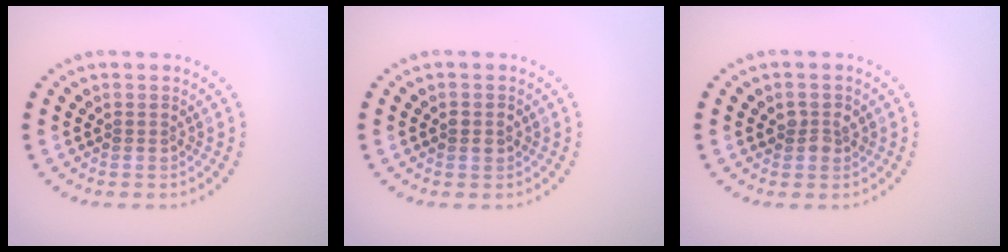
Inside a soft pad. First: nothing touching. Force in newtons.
{"total": 1.6, "press": 1.6, "slide": 0.1}
{"total": 1.4, "press": 1.3, "slide": 0.4}